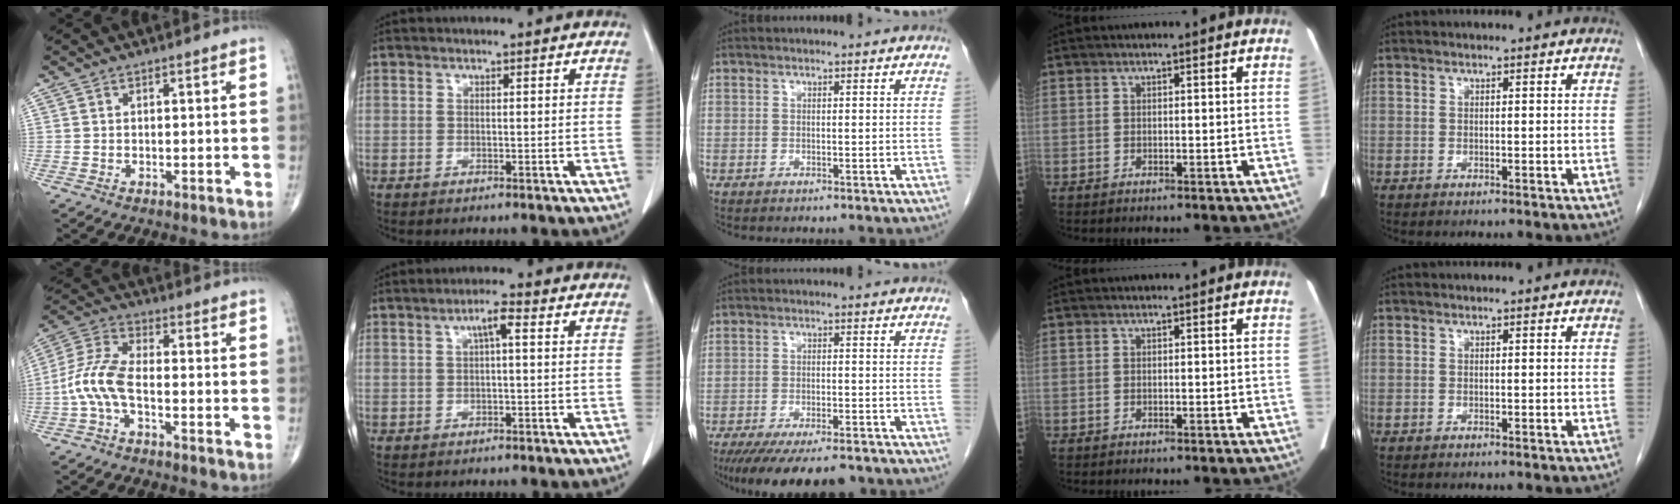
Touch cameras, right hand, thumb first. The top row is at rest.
{"thumb": {"total": 8.2, "force": [-2.5, 3.3, 7.0], "torque": [-0.164, 0.031, -0.059]}, "index": {"total": 2.8, "force": [0.6, 0.3, 2.7], "torque": [-0.048, 0.007, 0.011]}, "middle": {"total": 13.4, "force": [-10.9, 3.2, 7.1], "torque": [-0.120, -0.023, -0.159]}}